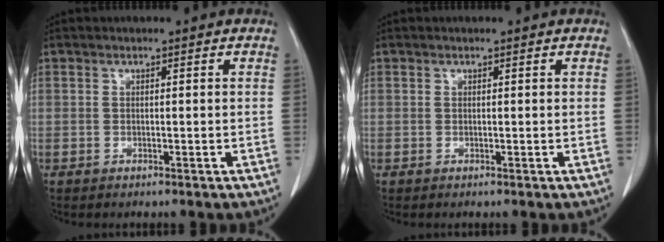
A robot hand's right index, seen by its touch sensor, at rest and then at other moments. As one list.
[{"total": 0.0}]